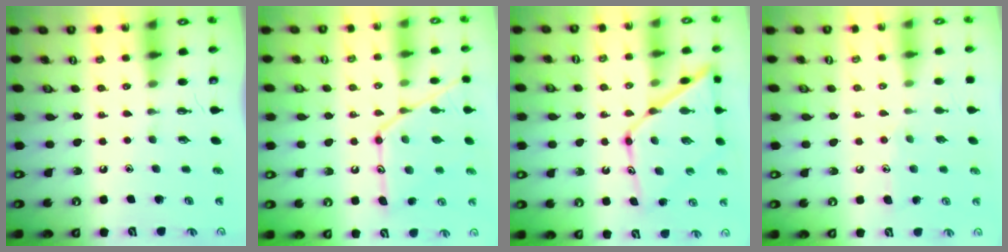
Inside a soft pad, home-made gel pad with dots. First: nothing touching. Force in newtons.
{"total": 16.4, "press": 16.3, "slide": 1.4}
{"total": 14.8, "press": 14.7, "slide": 1.3}
{"total": 6.8, "press": 6.8, "slide": 0.5}